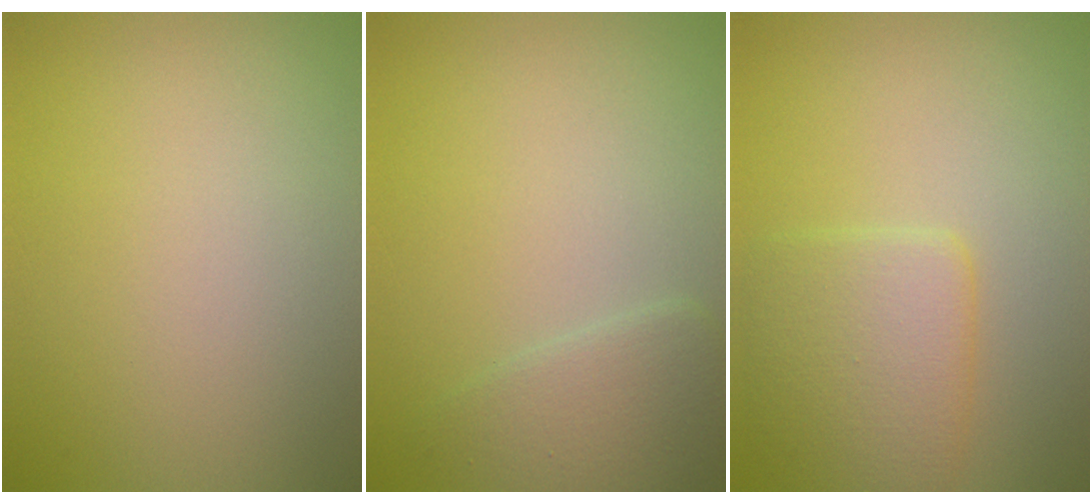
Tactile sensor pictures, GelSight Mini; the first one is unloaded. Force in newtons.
{"total": 2.7, "press": 2.7, "slide": 0.1}
{"total": 3.8, "press": 3.8, "slide": 0.3}